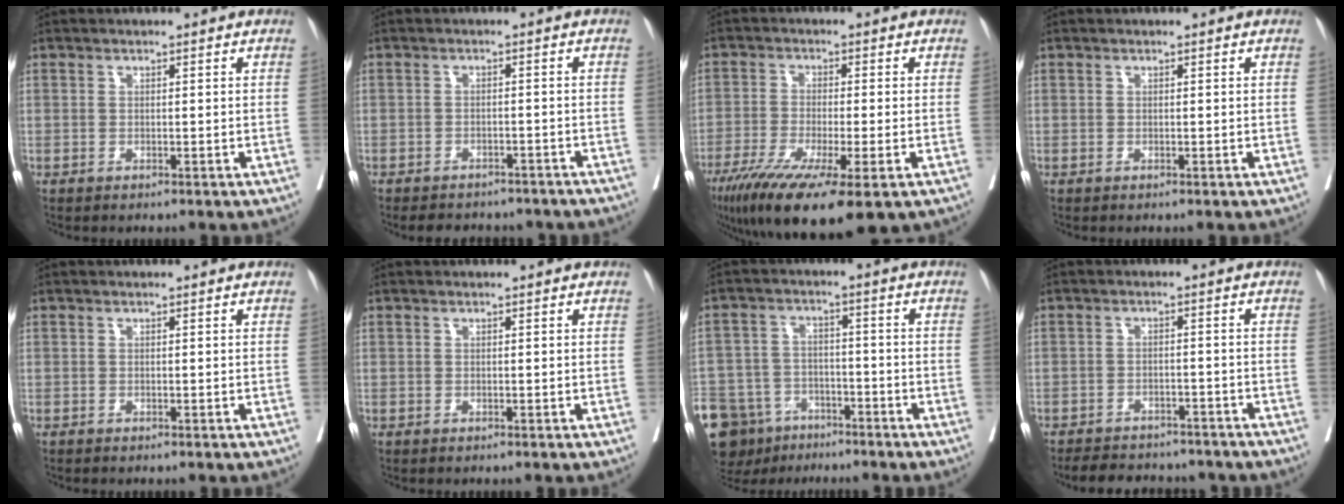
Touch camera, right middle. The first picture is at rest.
{"total": 11.6, "force": [-10.2, 3.9, 3.8], "torque": [-0.063, 0.003, -0.111]}
{"total": 14.9, "force": [-9.3, 2.1, 11.4], "torque": [-0.182, -0.041, -0.152]}
{"total": 0.0}
{"total": 0.0}
{"total": 0.0}
{"total": 17.0, "force": [-11.3, 10.8, 6.8], "torque": [-0.182, -0.002, -0.176]}
{"total": 13.4, "force": [-11.8, 4.5, 4.5], "torque": [-0.083, 0.005, -0.144]}